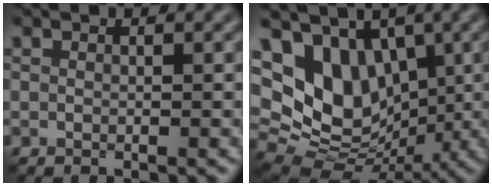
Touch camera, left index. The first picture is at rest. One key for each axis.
{"total": 12.0, "fx": 2.9, "fy": 9.1, "fz": 7.3, "tx": -0.131, "ty": 0.012, "tz": 0.050}